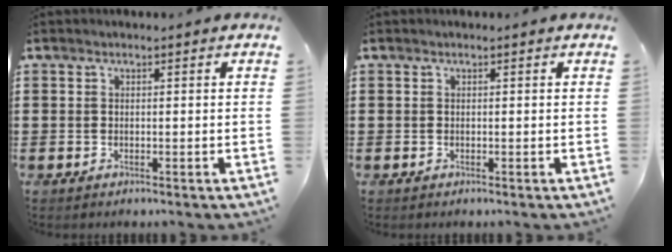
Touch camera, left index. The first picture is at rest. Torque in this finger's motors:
{"motor_torque": [0.00, 0.00, 0.00, 0.00]}